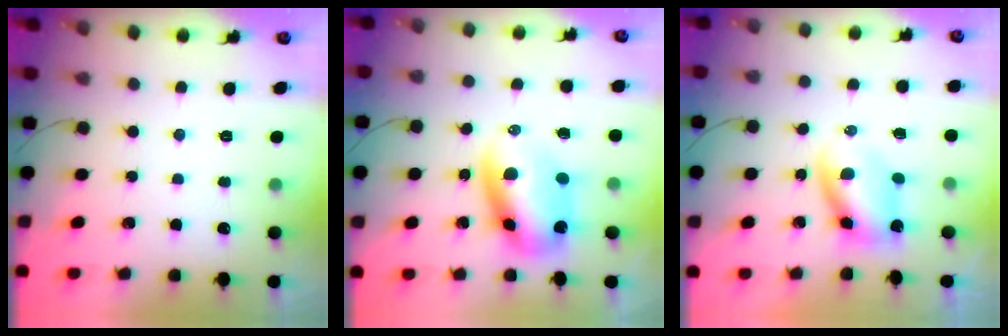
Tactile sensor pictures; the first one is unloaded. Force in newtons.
{"total": 9.9, "press": 9.6, "slide": 2.3}
{"total": 4.7, "press": 4.6, "slide": 0.9}